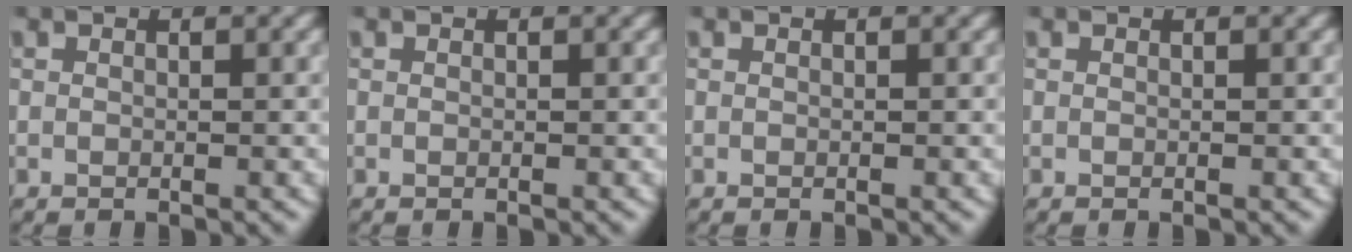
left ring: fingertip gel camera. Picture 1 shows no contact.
{"total": 0.0}
{"total": 0.0}
{"total": 0.0}